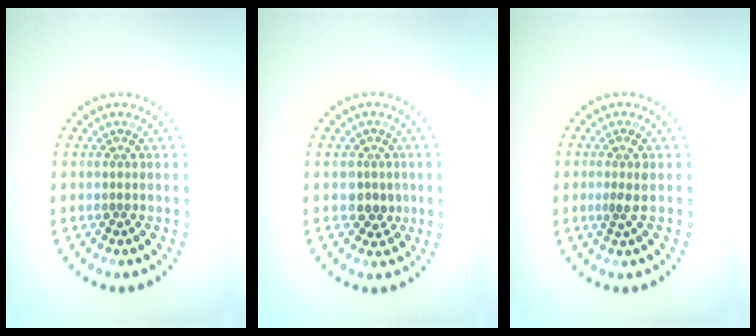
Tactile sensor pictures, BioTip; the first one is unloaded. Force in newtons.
{"total": 2.0, "press": 1.9, "slide": 0.8}
{"total": 1.2, "press": 1.0, "slide": 0.7}